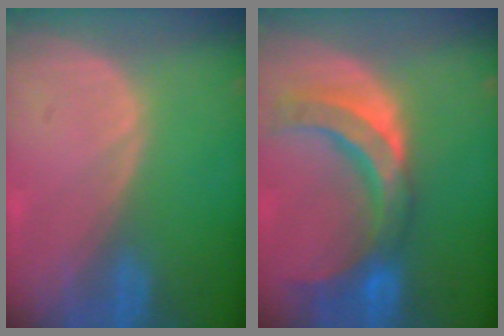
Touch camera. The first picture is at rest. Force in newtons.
{"total": 10.6, "press": 9.3, "slide": 5.1}